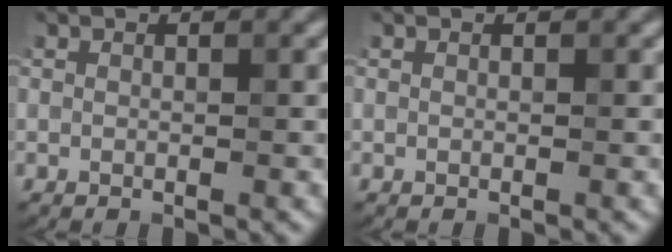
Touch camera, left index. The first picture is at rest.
{"total": 0.0}